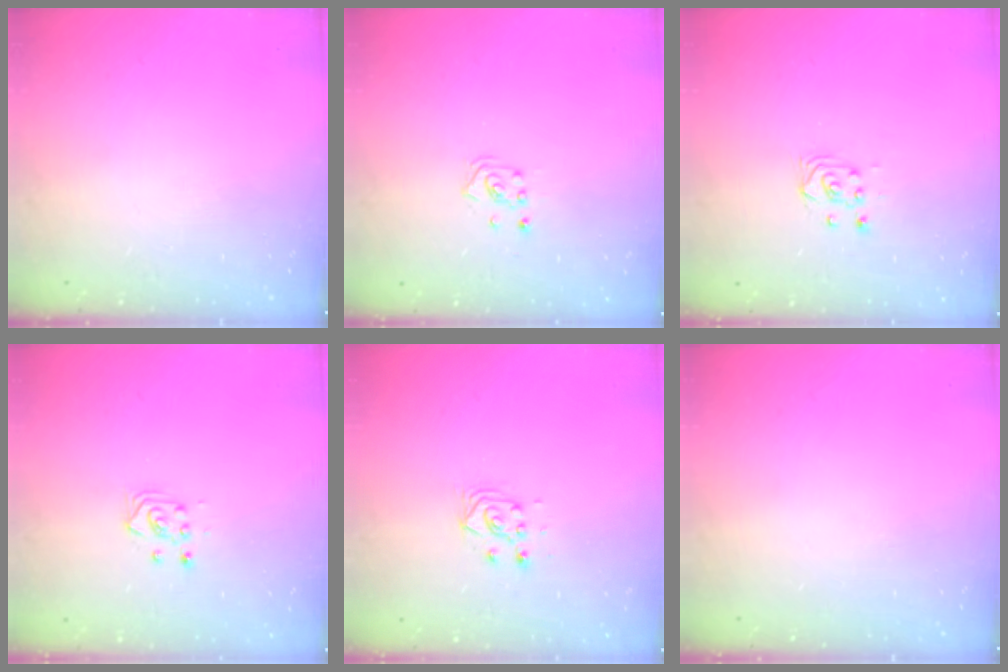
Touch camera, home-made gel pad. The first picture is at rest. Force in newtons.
{"total": 1.4, "press": 1.4, "slide": 0.1}
{"total": 3.7, "press": 3.5, "slide": 1.1}
{"total": 3.0, "press": 3.0, "slide": 0.5}
{"total": 3.5, "press": 3.4, "slide": 0.9}
{"total": 0.0}